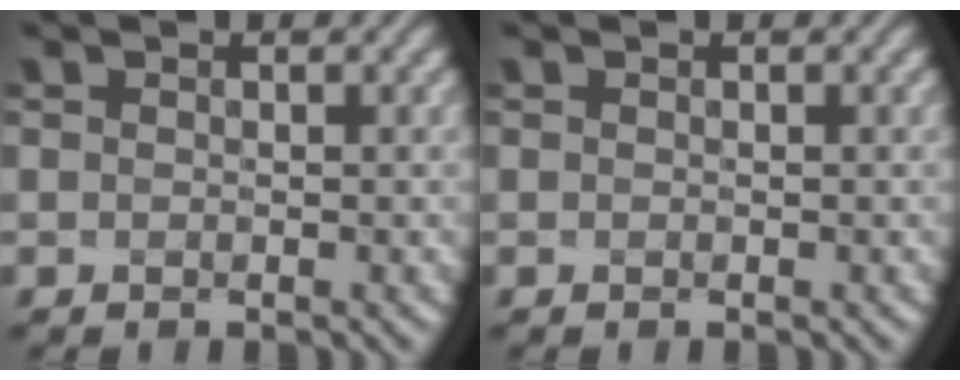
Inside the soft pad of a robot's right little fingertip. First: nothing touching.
{"total": 0.0}